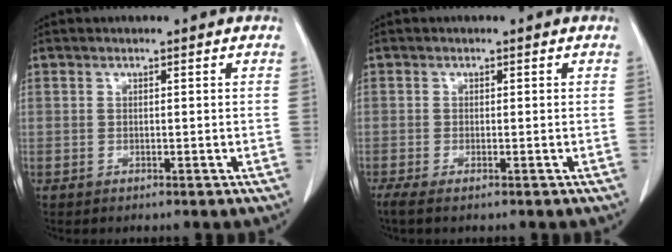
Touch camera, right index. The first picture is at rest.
{"total": 2.0, "force": [-1.4, 0.1, 1.3], "torque": [-0.026, -0.006, -0.025]}